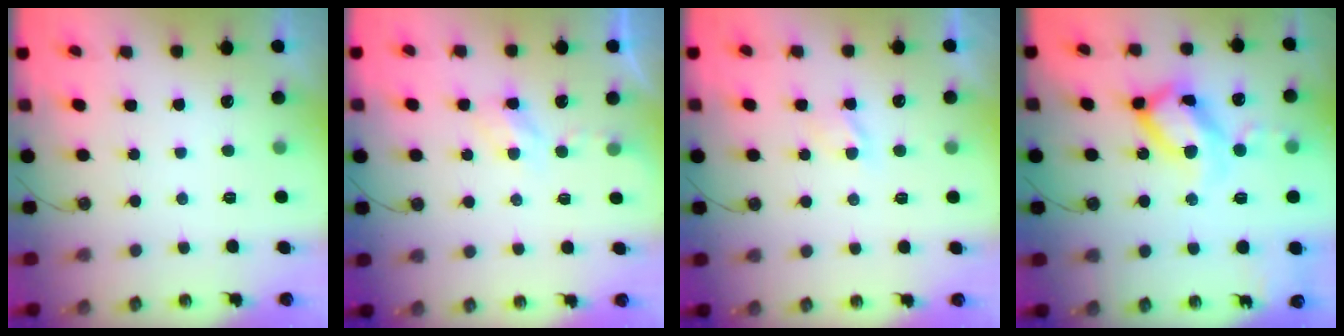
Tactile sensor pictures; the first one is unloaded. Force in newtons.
{"total": 3.8, "press": 3.7, "slide": 0.6}
{"total": 2.2, "press": 2.1, "slide": 0.4}
{"total": 20.3, "press": 20.2, "slide": 1.8}